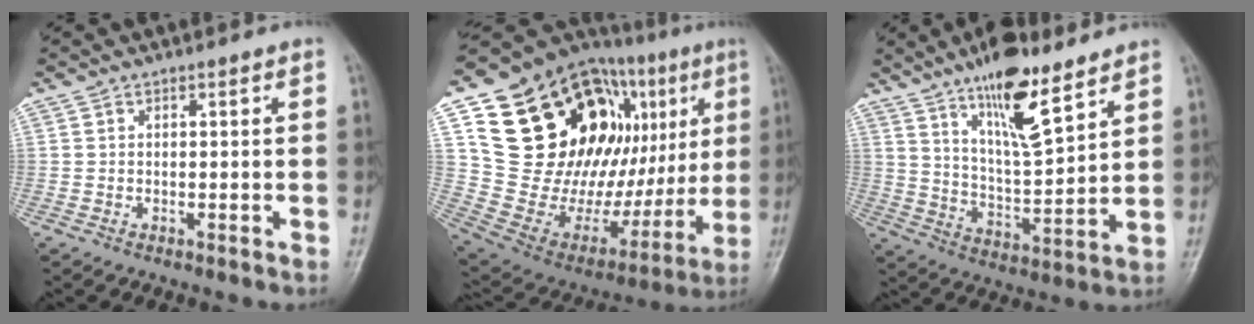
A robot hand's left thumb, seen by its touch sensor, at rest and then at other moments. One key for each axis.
{"total": 37.8, "fx": 11.2, "fy": 20.0, "fz": 30.0, "tx": -0.412, "ty": 0.028, "tz": 0.202}
{"total": 14.3, "fx": 9.4, "fy": 3.9, "fz": 10.0, "tx": -0.155, "ty": -0.058, "tz": 0.170}